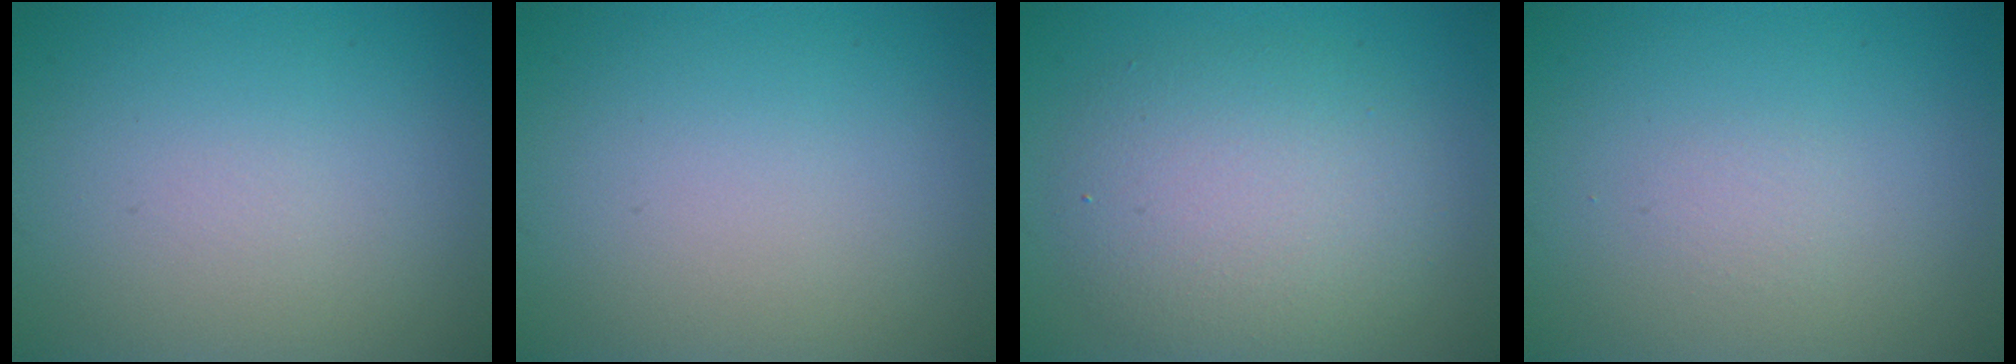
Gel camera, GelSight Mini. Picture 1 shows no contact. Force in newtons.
{"total": 0.0}
{"total": 5.7, "press": 5.7, "slide": 0.2}
{"total": 0.0}